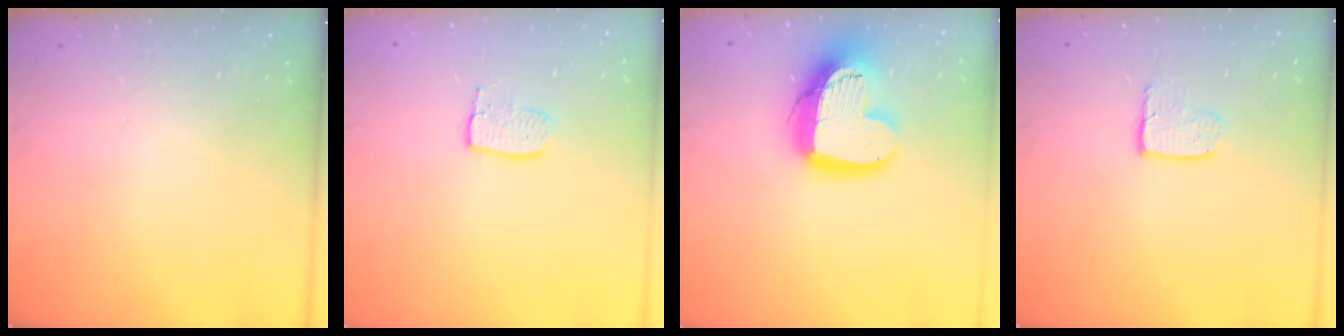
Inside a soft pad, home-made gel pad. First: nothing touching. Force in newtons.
{"total": 6.3, "press": 6.3, "slide": 0.4}
{"total": 16.8, "press": 16.7, "slide": 1.5}
{"total": 3.9, "press": 3.9, "slide": 0.4}